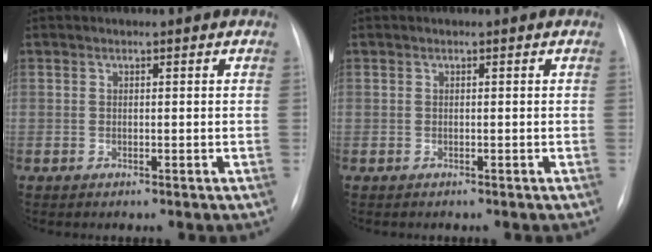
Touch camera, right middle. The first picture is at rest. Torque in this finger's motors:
{"motor_torque": [-0.32, 0.27, 0.06, 0.01]}